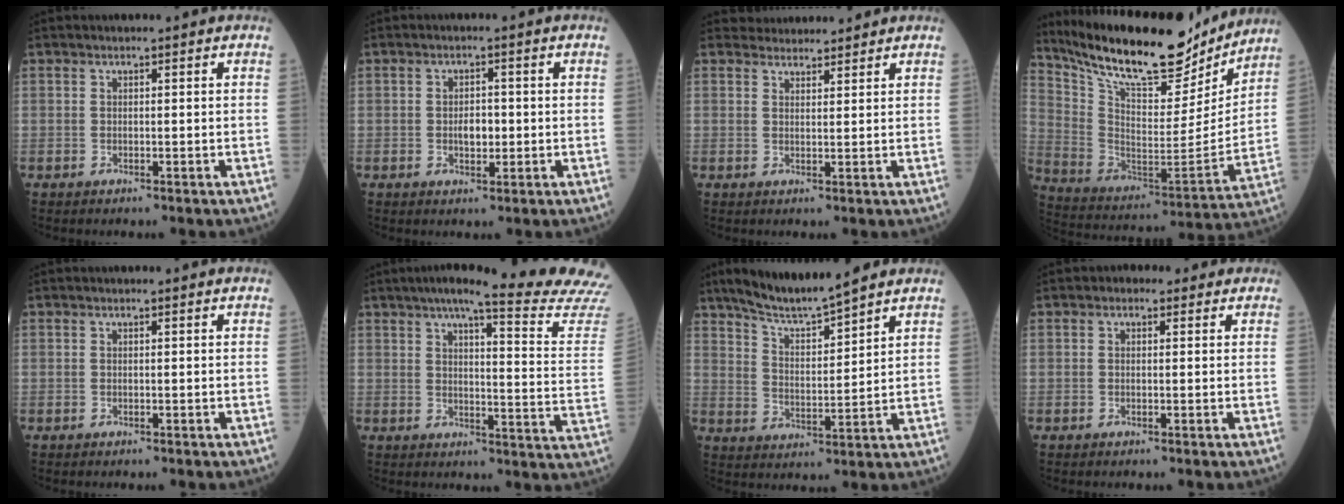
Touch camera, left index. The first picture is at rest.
{"total": 2.7, "force": [-0.3, 1.5, 2.2], "torque": [-0.037, 0.003, -0.003]}
{"total": 3.7, "force": [3.6, 0.9, -0.2], "torque": [0.000, 0.019, 0.057]}
{"total": 23.8, "force": [20.8, 5.8, 10.1], "torque": [-0.190, -0.018, 0.329]}
{"total": 0.0}
{"total": 22.9, "force": [20.5, -1.5, 9.9], "torque": [-0.139, -0.088, 0.241]}
{"total": 9.8, "force": [8.8, 0.2, 4.4], "torque": [-0.083, 0.007, 0.162]}
{"total": 1.8, "force": [0.9, 1.4, 0.6], "torque": [-0.007, 0.013, 0.007]}